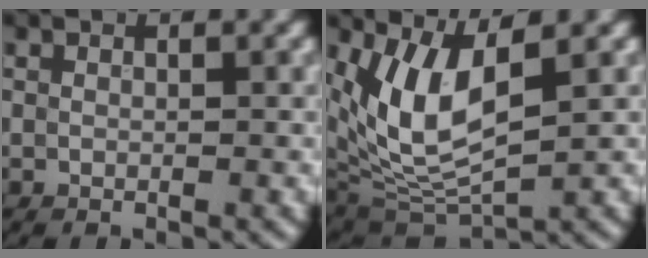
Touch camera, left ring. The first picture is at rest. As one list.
[{"total": 7.4, "force": [2.1, 3.1, 6.4], "torque": [-0.139, -0.016, 0.043]}]